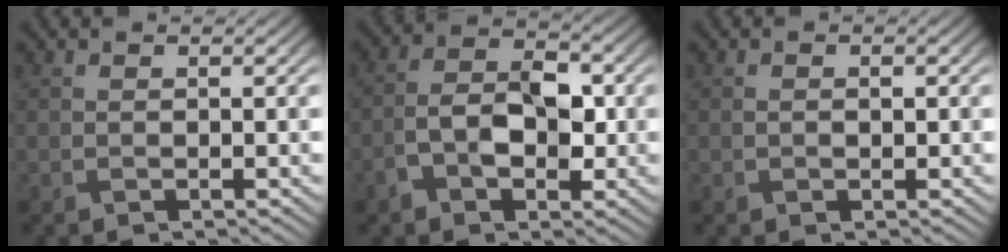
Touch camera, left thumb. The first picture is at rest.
{"total": 6.3, "force": [-1.7, 3.6, 4.9], "torque": [-0.086, 0.008, -0.037]}
{"total": 1.0, "force": [0.0, 0.7, 0.8], "torque": [-0.016, -0.001, 0.001]}